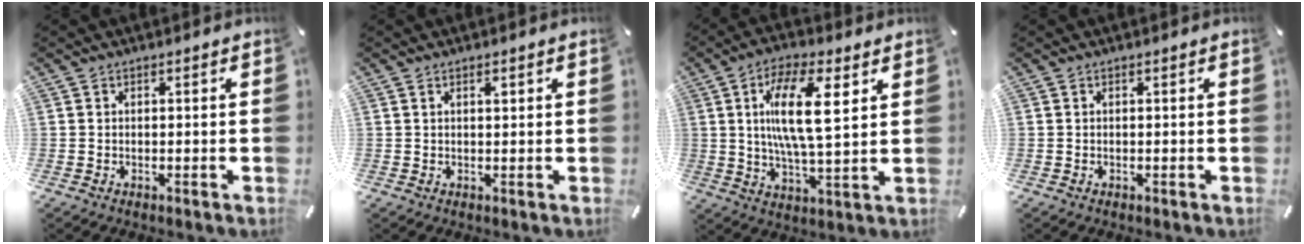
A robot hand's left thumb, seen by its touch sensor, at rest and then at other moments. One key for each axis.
{"total": 1.1, "fx": 0.5, "fy": 0.3, "fz": 0.9, "tx": -0.018, "ty": 0.001, "tz": 0.008}
{"total": 14.6, "fx": 4.3, "fy": 4.6, "fz": 13.2, "tx": -0.249, "ty": -0.007, "tz": 0.065}
{"total": 0.0}